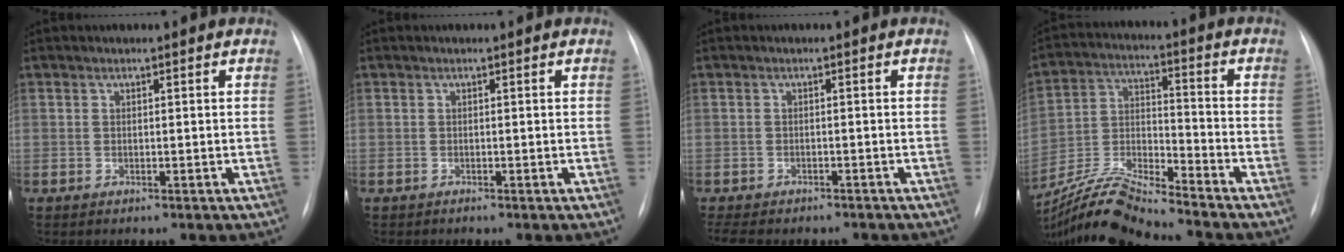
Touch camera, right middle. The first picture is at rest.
{"total": 0.0}
{"total": 10.2, "force": [-8.6, 3.4, 4.2], "torque": [-0.076, 0.000, -0.109]}
{"total": 11.8, "force": [-11.2, -1.4, 3.6], "torque": [-0.075, 0.004, -0.214]}